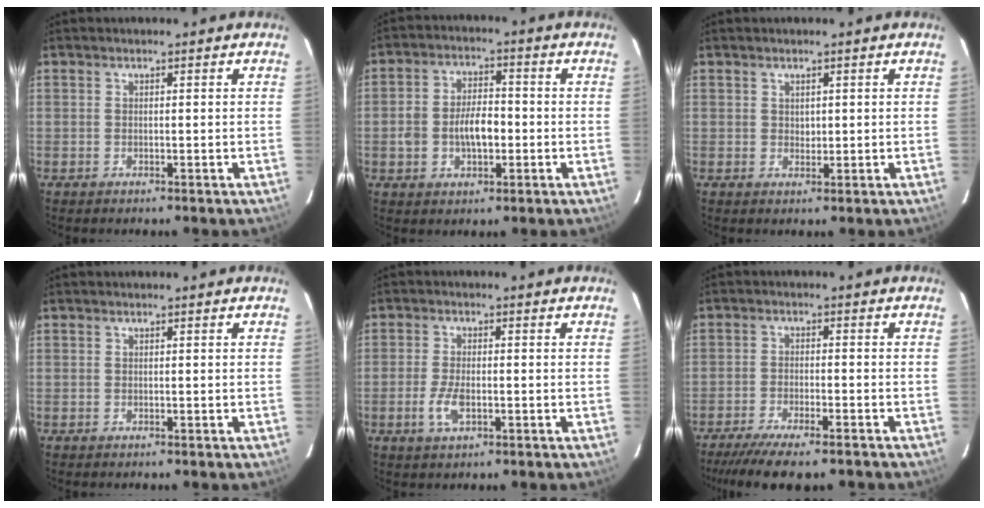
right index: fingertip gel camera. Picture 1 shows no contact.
{"total": 7.6, "force": [-1.5, 4.4, 5.9], "torque": [-0.120, 0.013, -0.024]}
{"total": 0.9, "force": [0.5, 0.4, -0.6], "torque": [0.016, 0.002, 0.009]}
{"total": 0.0}
{"total": 4.6, "force": [-1.6, 1.9, 3.8], "torque": [-0.086, -0.004, -0.031]}
{"total": 11.8, "force": [-10.2, 1.6, 5.5], "torque": [-0.126, -0.034, -0.165]}